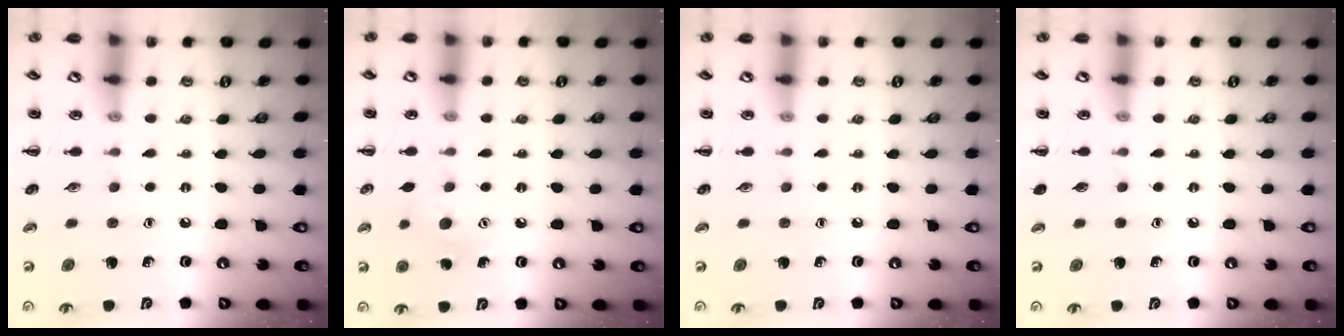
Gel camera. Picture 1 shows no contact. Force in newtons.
{"total": 6.2, "press": 6.0, "slide": 1.6}
{"total": 0.0}
{"total": 0.0}